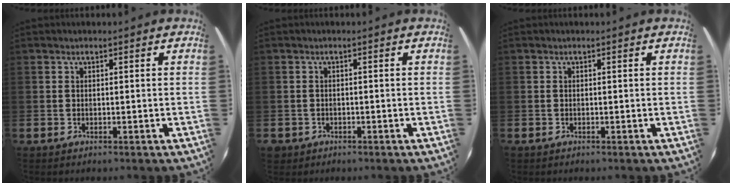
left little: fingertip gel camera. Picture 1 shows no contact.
{"total": 0.7, "force": [-0.4, 0.6, 0.0], "torque": [-0.003, 0.006, -0.012]}
{"total": 0.0}